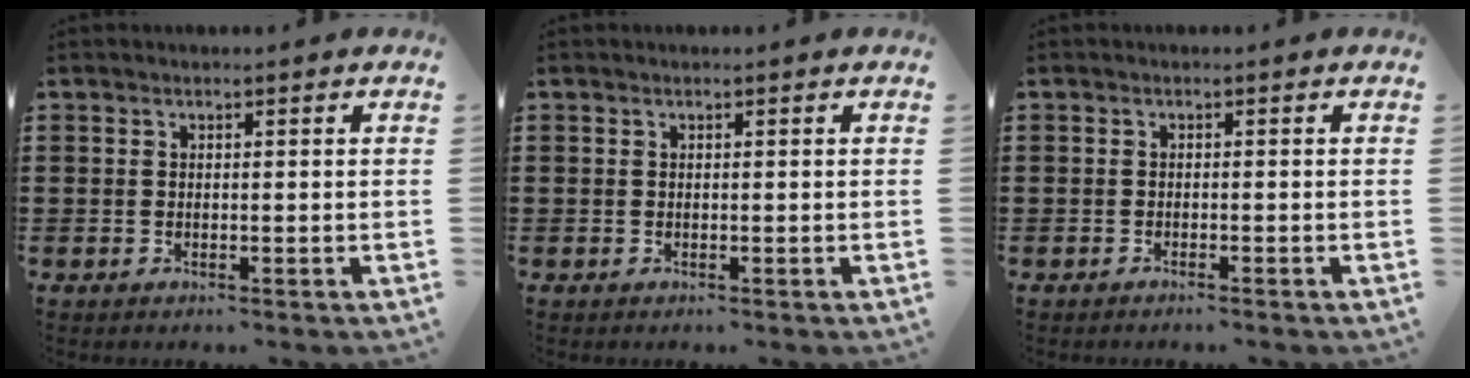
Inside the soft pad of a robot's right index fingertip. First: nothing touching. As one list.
[{"total": 0.0}, {"total": 0.6, "force": [-0.5, -0.2, 0.2], "torque": [-0.005, -0.001, -0.010]}]